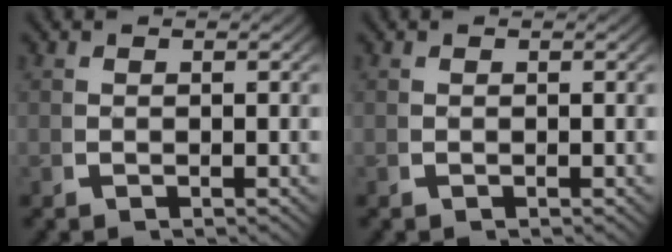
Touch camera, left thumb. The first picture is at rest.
{"total": 0.0}